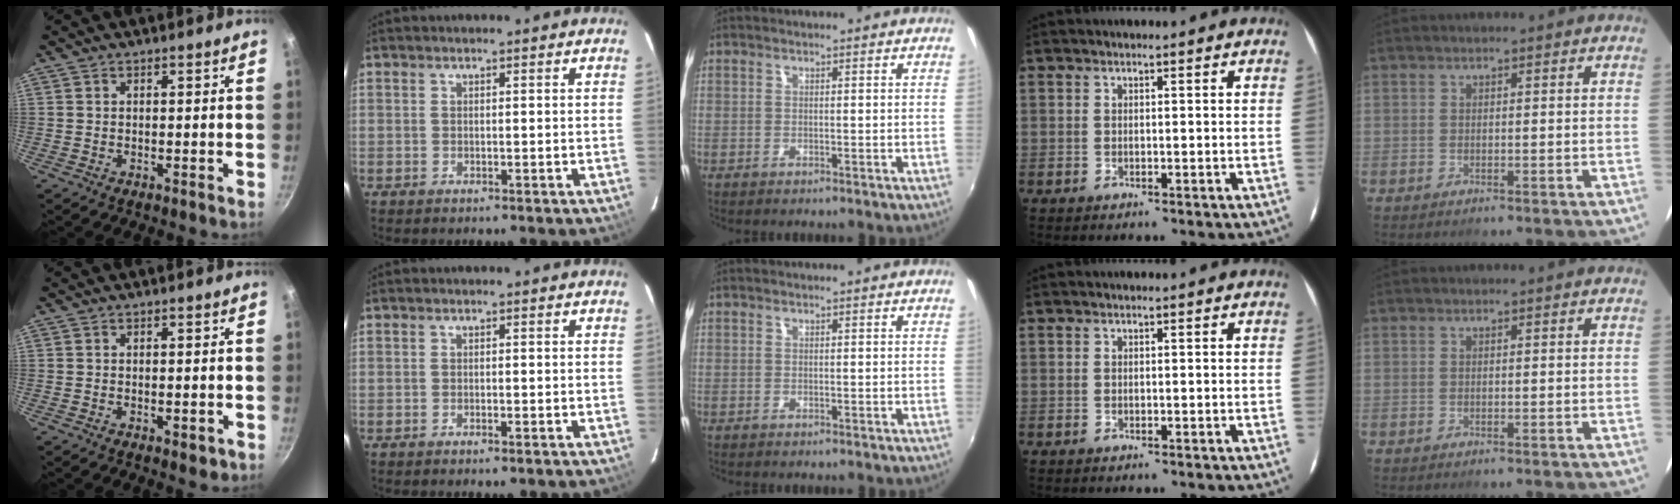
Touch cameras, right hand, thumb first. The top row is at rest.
{"thumb": {"total": 2.6, "force": [-0.9, 1.2, 2.1], "torque": [-0.030, -0.004, -0.012]}, "index": {"total": 1.0, "force": [-0.9, 0.2, 0.5], "torque": [-0.011, 0.000, -0.015]}}